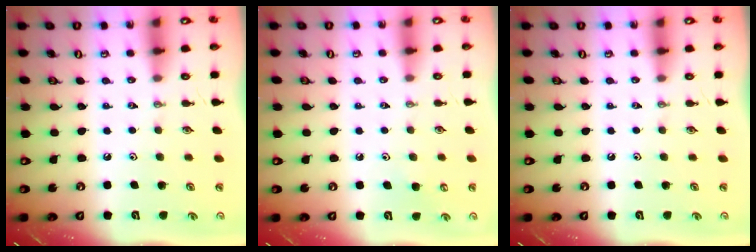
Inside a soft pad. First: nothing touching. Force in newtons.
{"total": 5.2, "press": 5.1, "slide": 0.9}
{"total": 0.0}